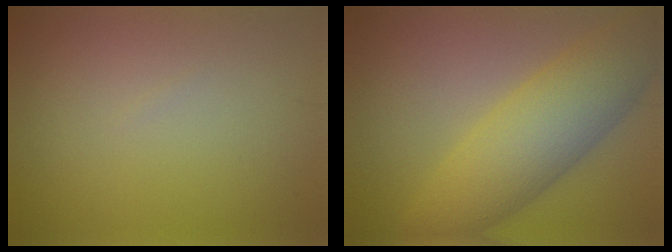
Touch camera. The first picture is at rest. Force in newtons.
{"total": 8.0, "press": 8.0, "slide": 0.2}